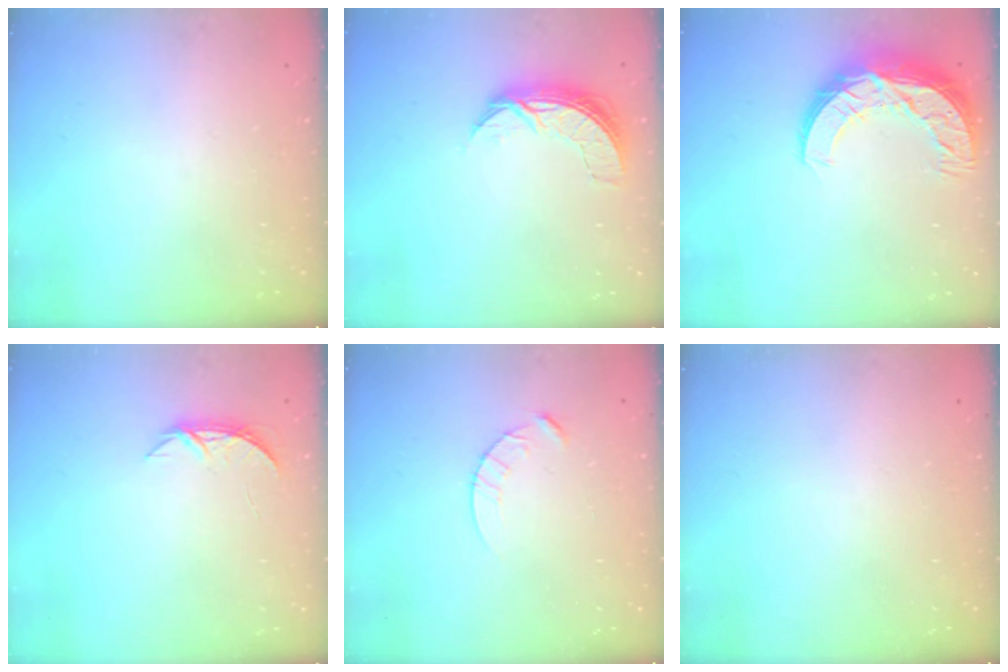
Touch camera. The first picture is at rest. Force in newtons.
{"total": 7.4, "press": 7.3, "slide": 0.5}
{"total": 13.5, "press": 13.5, "slide": 0.8}
{"total": 4.2, "press": 4.2, "slide": 0.5}
{"total": 4.7, "press": 4.7, "slide": 0.5}
{"total": 0.0}